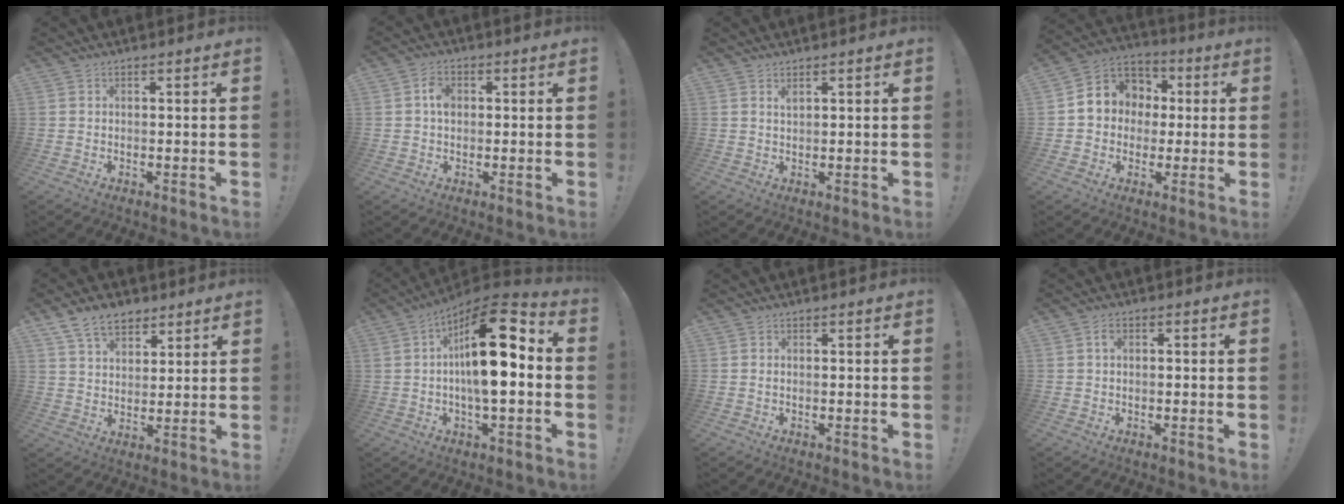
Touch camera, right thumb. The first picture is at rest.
{"total": 4.1, "force": [0.5, 2.9, 2.9], "torque": [-0.045, 0.005, 0.007]}
{"total": 1.2, "force": [1.0, 0.1, 0.7], "torque": [0.003, -0.007, 0.015]}
{"total": 9.3, "force": [0.7, 8.8, 3.1], "torque": [-0.034, 0.002, 0.021]}
{"total": 10.0, "force": [6.6, 6.0, 4.5], "torque": [-0.082, -0.025, 0.129]}
{"total": 19.3, "force": [1.9, 6.9, 17.9], "torque": [-0.279, -0.004, 0.023]}
{"total": 0.0}
{"total": 1.6, "force": [0.0, 1.1, 1.2], "torque": [-0.015, 0.004, -0.003]}